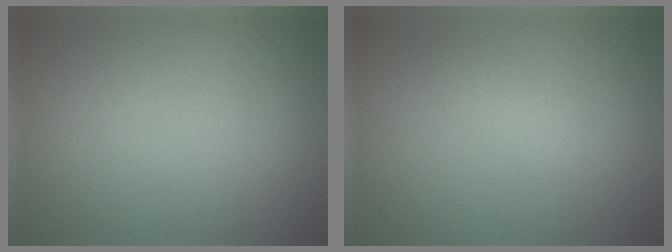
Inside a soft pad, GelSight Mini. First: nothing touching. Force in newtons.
{"total": 1.1, "press": 1.1, "slide": 0.0}